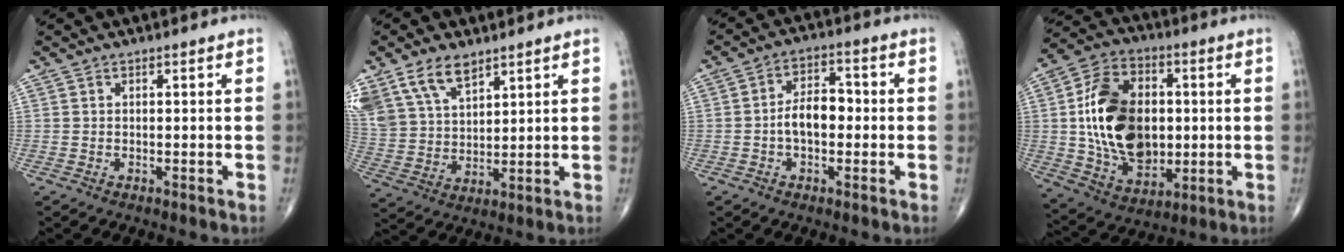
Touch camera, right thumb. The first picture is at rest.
{"total": 13.4, "force": [8.4, 7.5, 7.3], "torque": [-0.136, -0.018, 0.175]}
{"total": 7.1, "force": [-0.9, 4.2, 5.6], "torque": [-0.082, 0.026, -0.023]}
{"total": 20.5, "force": [0.9, 13.8, 15.0], "torque": [-0.235, 0.004, 0.024]}